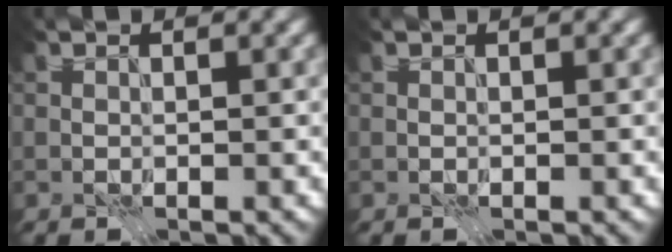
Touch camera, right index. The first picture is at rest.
{"total": 0.0}